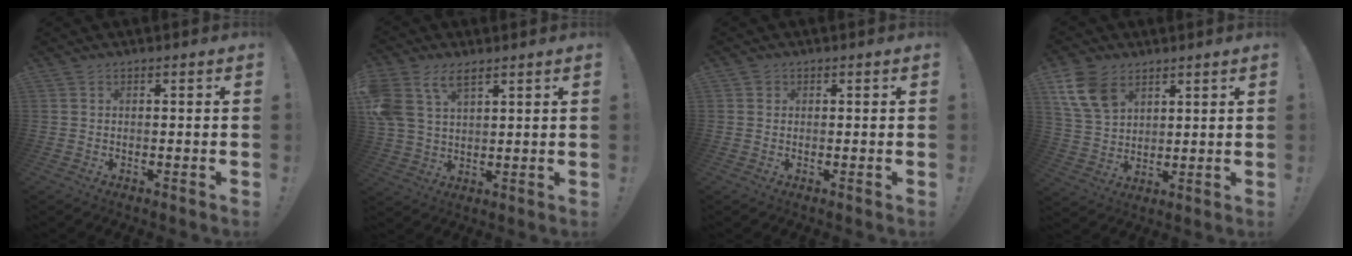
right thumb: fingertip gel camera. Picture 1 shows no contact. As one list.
[{"total": 10.0, "force": [5.7, 5.9, 5.8], "torque": [-0.125, -0.017, 0.113]}, {"total": 1.0, "force": [0.5, 0.8, 0.2], "torque": [0.003, -0.001, 0.007]}, {"total": 12.4, "force": [6.8, 8.4, 6.0], "torque": [-0.104, -0.025, 0.139]}]